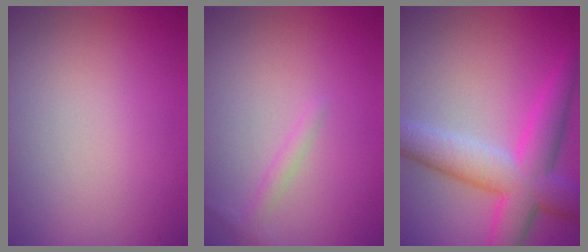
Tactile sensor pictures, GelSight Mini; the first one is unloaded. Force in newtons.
{"total": 1.1, "press": 1.1, "slide": 0.1}
{"total": 7.6, "press": 7.6, "slide": 0.1}